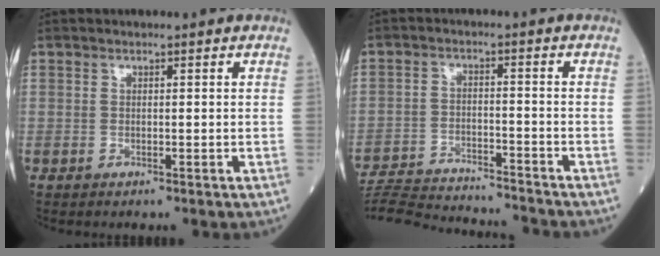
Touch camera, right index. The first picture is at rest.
{"total": 16.1, "force": [-15.5, 0.7, 4.3], "torque": [-0.079, -0.008, -0.236]}